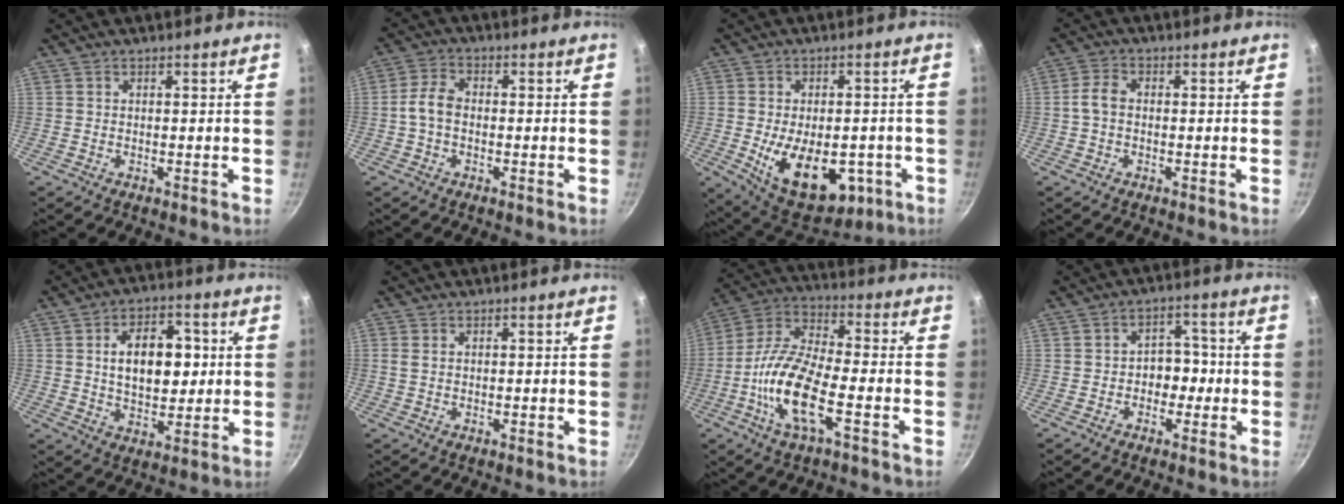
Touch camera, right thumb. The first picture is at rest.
{"total": 4.9, "force": [-0.5, 3.0, 3.9], "torque": [-0.080, 0.021, -0.019]}
{"total": 17.1, "force": [-4.5, 10.0, 13.1], "torque": [-0.168, -0.007, -0.047]}
{"total": 3.7, "force": [-0.1, 2.1, 3.0], "torque": [-0.070, 0.013, -0.009]}
{"total": 12.7, "force": [1.9, 8.0, 9.7], "torque": [-0.114, 0.003, 0.028]}
{"total": 1.2, "force": [0.3, 0.8, 0.9], "torque": [-0.018, 0.001, 0.004]}
{"total": 15.2, "force": [-4.8, 5.3, 13.4], "torque": [-0.264, 0.032, -0.110]}
{"total": 5.4, "force": [-1.0, 4.2, 3.2], "torque": [0.005, 0.020, -0.019]}